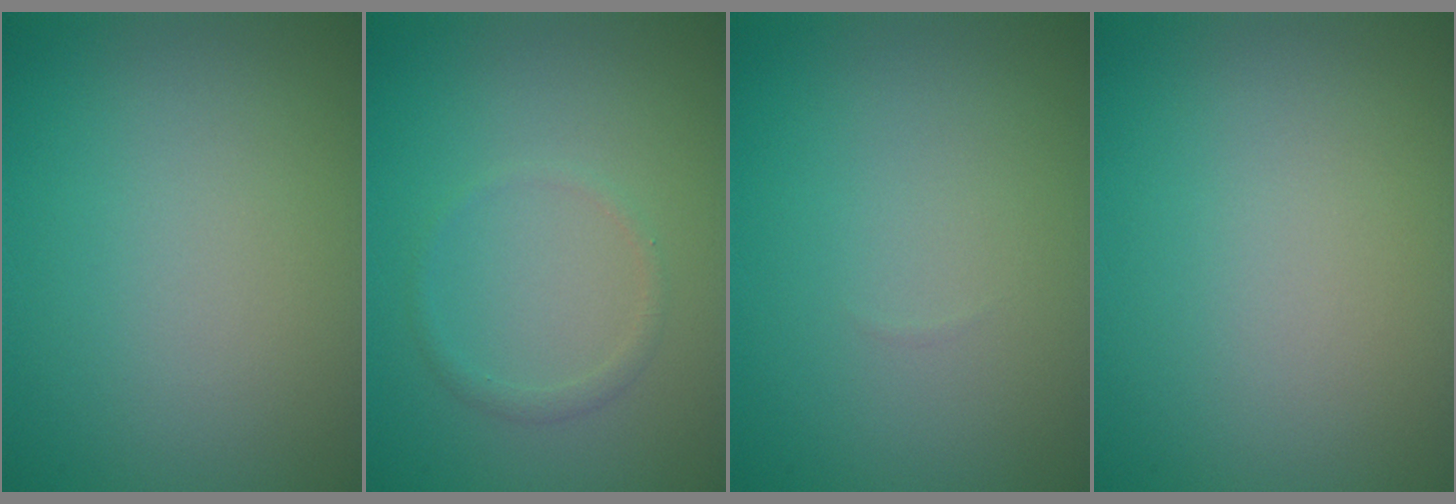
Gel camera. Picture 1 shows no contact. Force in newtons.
{"total": 0.9, "press": 0.9, "slide": 0.1}
{"total": 0.0}
{"total": 0.0}